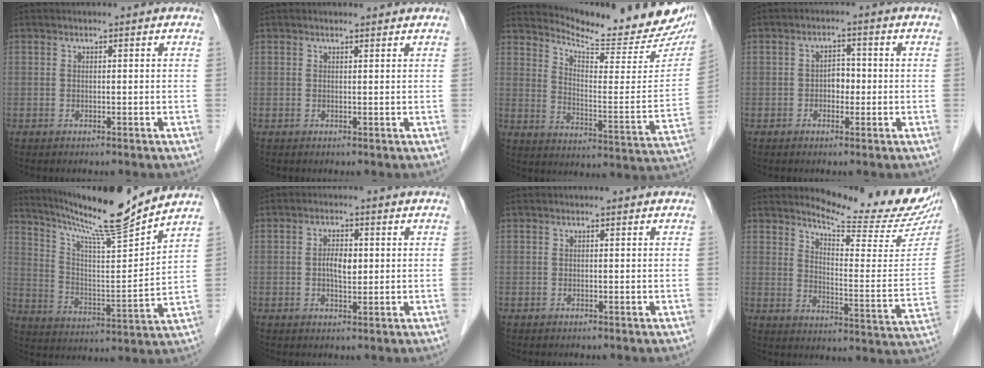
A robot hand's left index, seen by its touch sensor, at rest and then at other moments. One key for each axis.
{"total": 1.9, "fx": 1.9, "fy": 0.2, "fz": 0.2, "tx": -0.011, "ty": 0.006, "tz": 0.020}
{"total": 19.3, "fx": 18.4, "fy": 1.9, "fz": 5.4, "tx": -0.086, "ty": -0.093, "tz": 0.233}
{"total": 2.6, "fx": -0.5, "fy": 1.7, "fz": 1.9, "tx": -0.022, "ty": 0.007, "tz": -0.012}
{"total": 15.4, "fx": 13.9, "fy": -1.5, "fz": 6.5, "tx": -0.121, "ty": -0.020, "tz": 0.230}
{"total": 3.4, "fx": 0.2, "fy": 1.5, "fz": 3.0, "tx": -0.055, "ty": 0.002, "tz": 0.001}
{"total": 0.0}
{"total": 17.5, "fx": 16.3, "fy": 1.1, "fz": 6.3, "tx": -0.091, "ty": -0.093, "tz": 0.199}